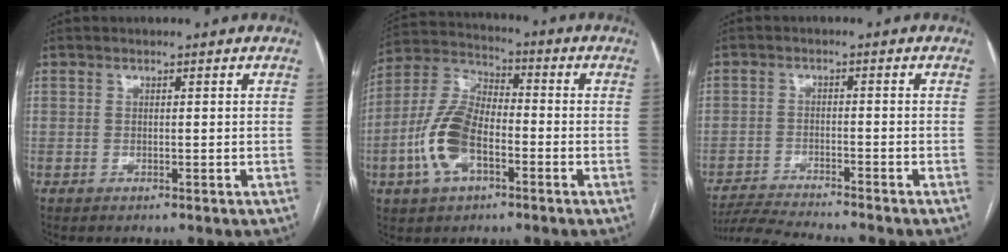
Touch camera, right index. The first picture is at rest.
{"total": 12.2, "force": [-4.0, 6.1, 9.8], "torque": [-0.227, 0.017, -0.078]}
{"total": 7.7, "force": [-7.4, -0.8, 2.0], "torque": [-0.033, -0.013, -0.129]}